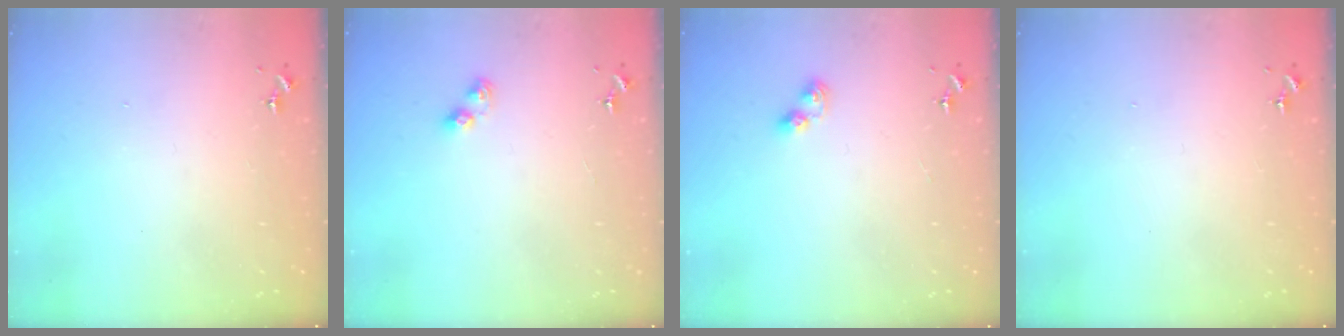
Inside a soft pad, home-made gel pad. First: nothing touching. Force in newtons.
{"total": 5.2, "press": 5.1, "slide": 0.6}
{"total": 5.5, "press": 5.4, "slide": 0.6}
{"total": 0.0}